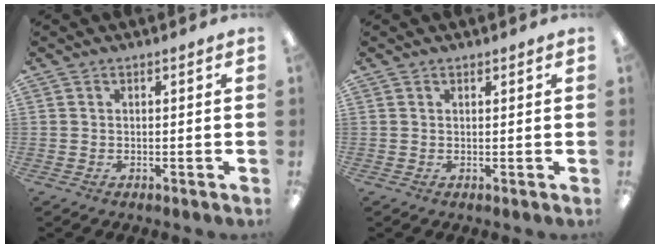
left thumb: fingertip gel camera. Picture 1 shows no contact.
{"total": 0.8, "force": [0.7, 0.4, 0.3], "torque": [0.002, -0.003, 0.011]}